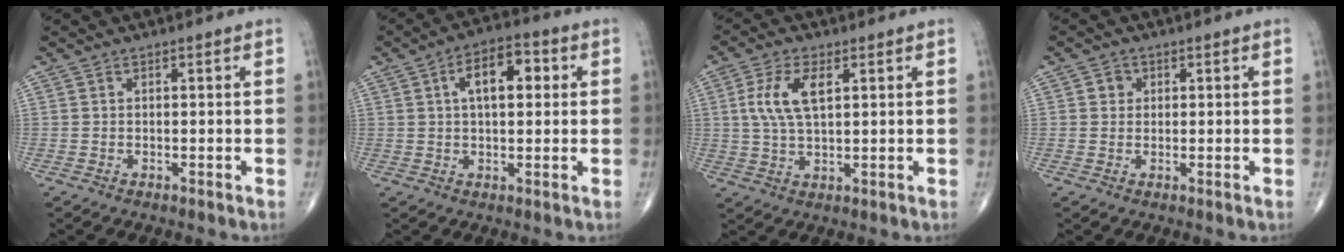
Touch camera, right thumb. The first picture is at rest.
{"total": 9.0, "force": [2.2, 4.6, 7.4], "torque": [-0.102, 0.017, 0.028]}
{"total": 7.9, "force": [2.2, 3.6, 6.6], "torque": [-0.141, 0.001, 0.042]}
{"total": 2.0, "force": [0.5, 1.8, 0.6], "torque": [0.002, 0.000, 0.004]}